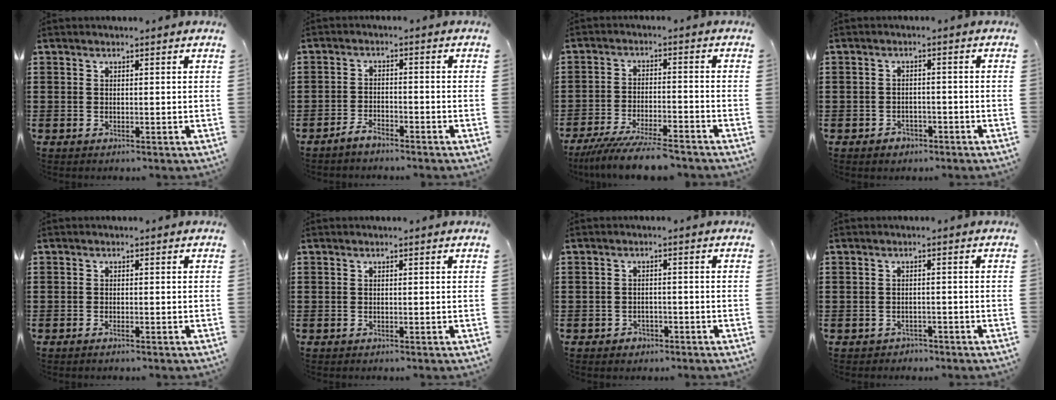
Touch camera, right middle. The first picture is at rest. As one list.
[{"total": 2.8, "force": [-2.7, 0.4, 0.5], "torque": [-0.022, 0.001, -0.056]}, {"total": 7.3, "force": [-6.6, 0.3, 3.1], "torque": [-0.069, -0.010, -0.125]}, {"total": 1.6, "force": [-1.4, 0.9, 0.2], "torque": [-0.010, -0.001, -0.030]}, {"total": 0.7, "force": [-0.5, 0.1, 0.5], "torque": [-0.010, -0.003, -0.009]}, {"total": 0.0}, {"total": 1.4, "force": [-1.2, 0.8, 0.1], "torque": [-0.009, -0.001, -0.027]}, {"total": 1.3, "force": [-1.2, 0.4, -0.2], "torque": [-0.004, 0.000, -0.028]}]